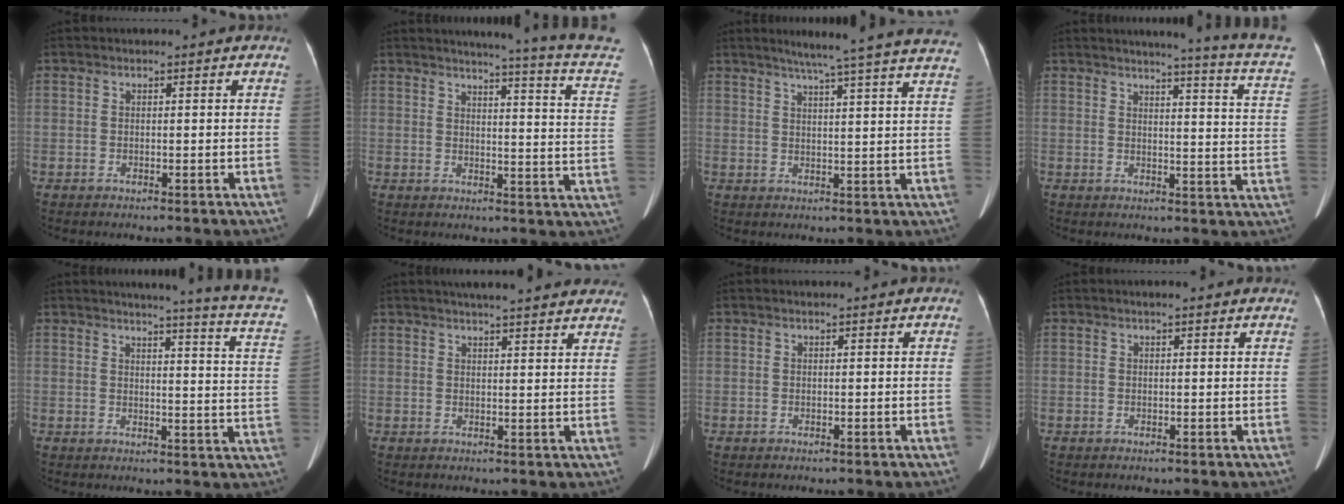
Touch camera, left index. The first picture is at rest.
{"total": 16.0, "force": [14.1, -2.3, 7.1], "torque": [-0.103, -0.093, 0.141]}
{"total": 21.1, "force": [18.5, -0.8, 10.2], "torque": [-0.149, -0.027, 0.222]}
{"total": 14.2, "force": [12.2, -2.1, 6.9], "torque": [-0.098, -0.078, 0.120]}
{"total": 14.7, "force": [12.5, -1.7, 7.6], "torque": [-0.105, -0.073, 0.122]}
{"total": 17.1, "force": [15.2, 2.2, 7.6], "torque": [-0.100, 0.027, 0.182]}
{"total": 0.9, "force": [0.8, 0.0, 0.4], "torque": [-0.005, 0.012, 0.012]}
{"total": 2.3, "force": [1.9, 0.2, 1.3], "torque": [-0.015, 0.018, 0.023]}